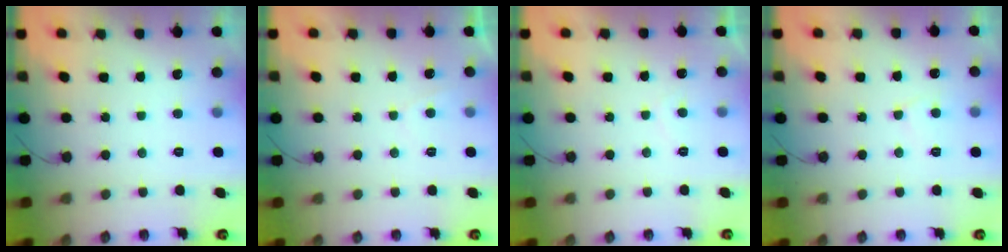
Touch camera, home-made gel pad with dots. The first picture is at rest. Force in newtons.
{"total": 0.8, "press": 0.5, "slide": 0.6}
{"total": 0.9, "press": 0.7, "slide": 0.5}
{"total": 3.7, "press": 3.7, "slide": 0.4}